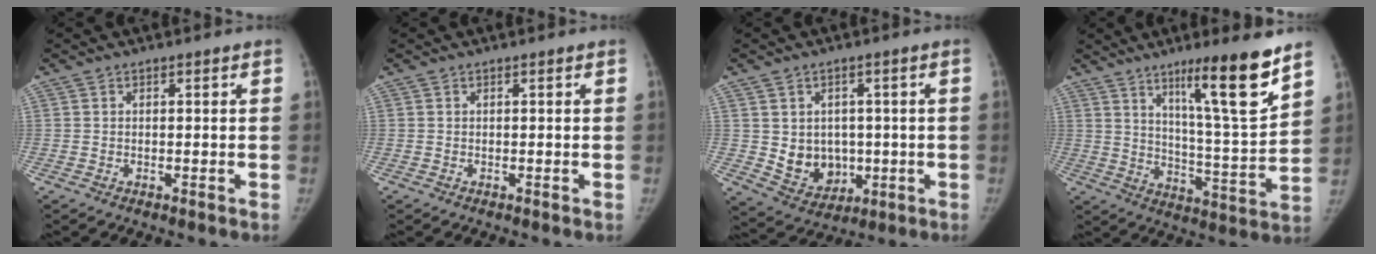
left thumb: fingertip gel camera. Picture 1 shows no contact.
{"total": 0.0}
{"total": 8.8, "force": [-0.3, 7.4, 4.8], "torque": [-0.037, -0.007, 0.019]}
{"total": 16.7, "force": [10.5, 1.3, 12.9], "torque": [-0.183, -0.074, 0.172]}